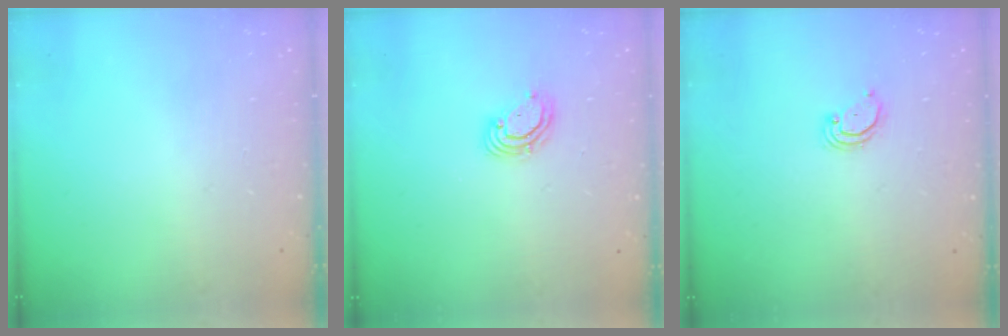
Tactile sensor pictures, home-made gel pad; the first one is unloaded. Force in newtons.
{"total": 5.4, "press": 5.4, "slide": 0.7}
{"total": 2.3, "press": 2.3, "slide": 0.2}